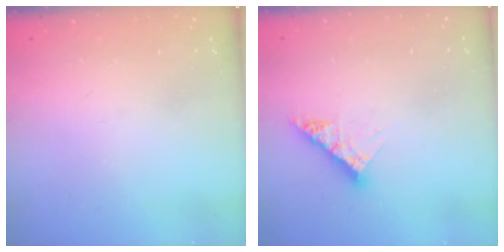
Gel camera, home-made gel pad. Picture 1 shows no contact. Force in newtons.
{"total": 8.6, "press": 8.5, "slide": 0.9}